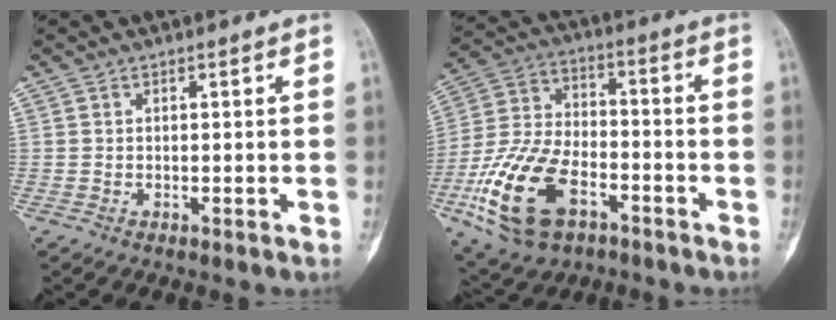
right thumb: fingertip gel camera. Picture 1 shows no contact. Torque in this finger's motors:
{"motor_torque": [1.09, 0.34, 1.97, -0.81, 0.51]}